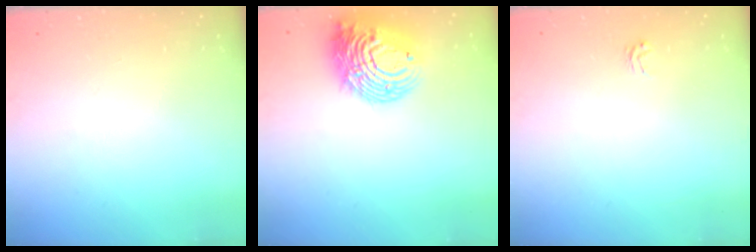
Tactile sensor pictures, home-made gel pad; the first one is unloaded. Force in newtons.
{"total": 16.1, "press": 16.0, "slide": 1.7}
{"total": 1.9, "press": 1.9, "slide": 0.1}